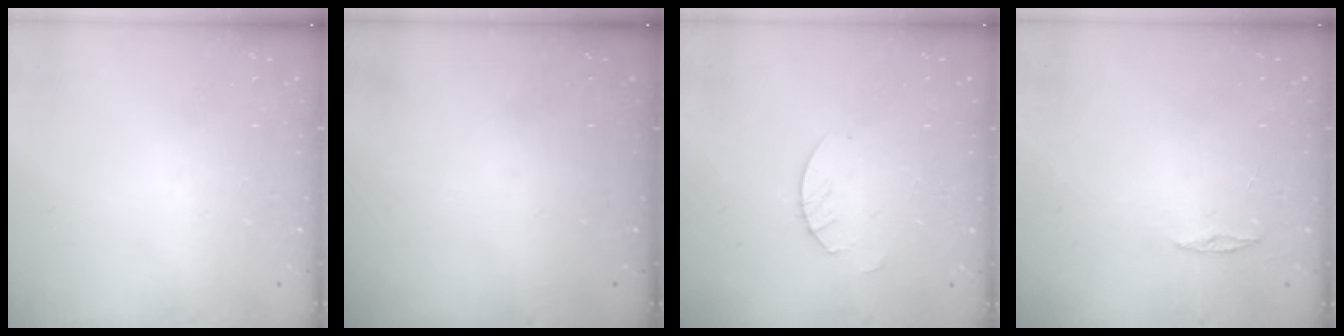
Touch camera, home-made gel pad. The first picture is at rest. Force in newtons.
{"total": 0.0}
{"total": 2.7, "press": 2.7, "slide": 0.2}
{"total": 3.0, "press": 2.9, "slide": 0.3}